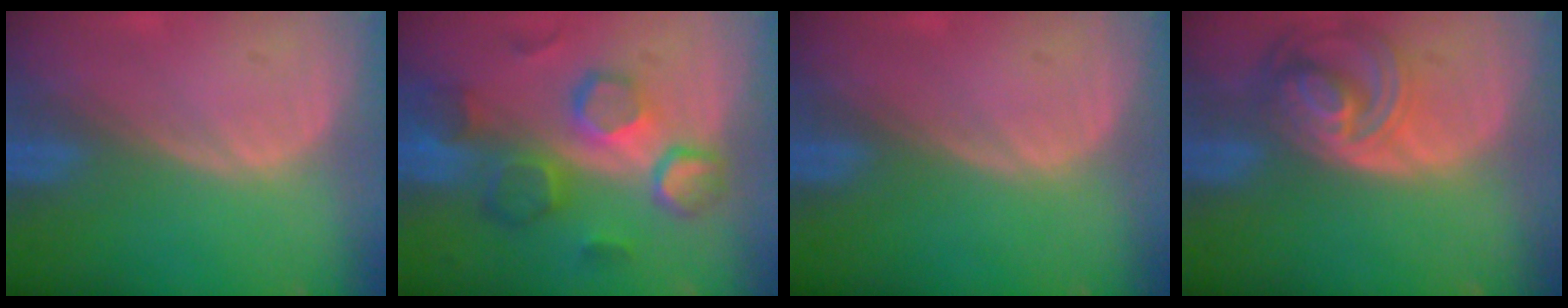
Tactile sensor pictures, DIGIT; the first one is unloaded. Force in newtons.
{"total": 10.0, "press": 9.3, "slide": 3.6}
{"total": 0.0}
{"total": 8.2, "press": 7.1, "slide": 4.1}